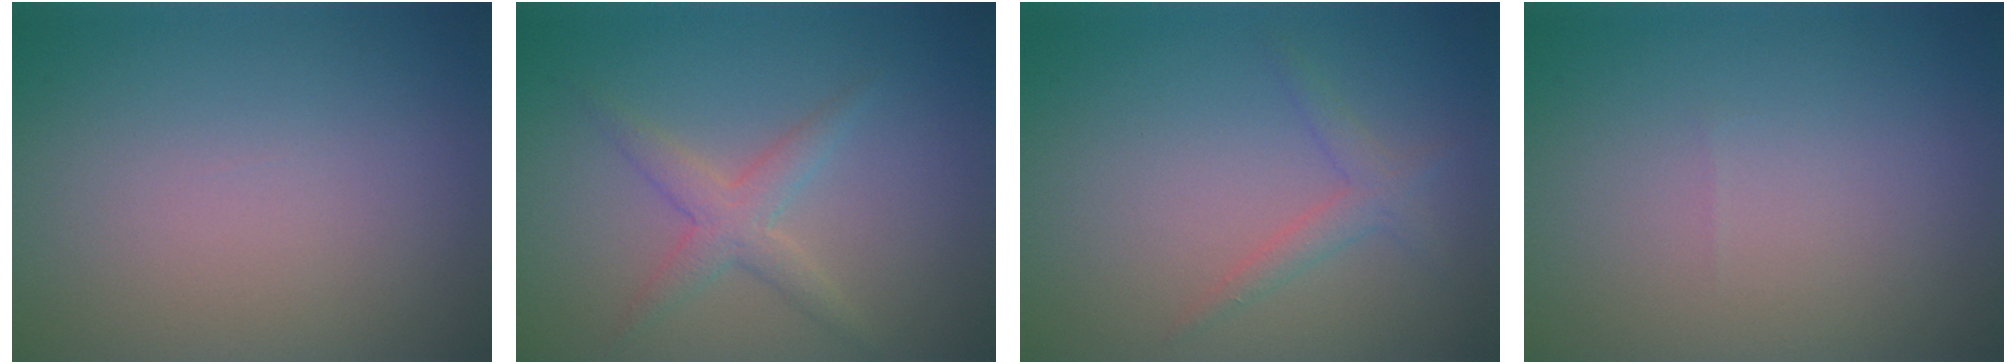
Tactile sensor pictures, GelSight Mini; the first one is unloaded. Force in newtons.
{"total": 2.4, "press": 2.4, "slide": 0.1}
{"total": 1.7, "press": 1.7, "slide": 0.1}
{"total": 0.0}